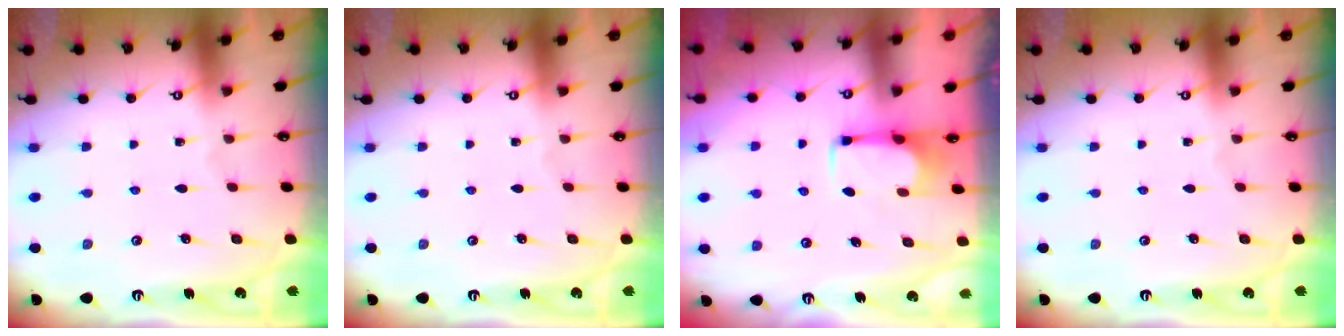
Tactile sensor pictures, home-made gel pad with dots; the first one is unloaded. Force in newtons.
{"total": 0.0}
{"total": 2.8, "press": 2.8, "slide": 0.5}
{"total": 0.0}